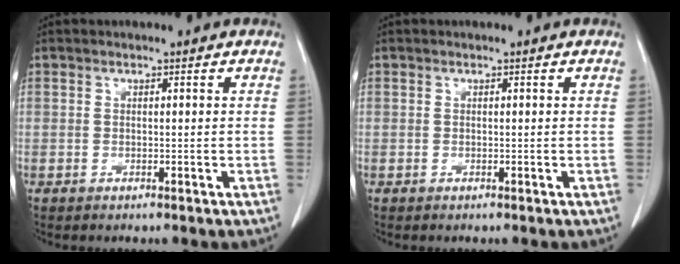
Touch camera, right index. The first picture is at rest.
{"total": 0.0}